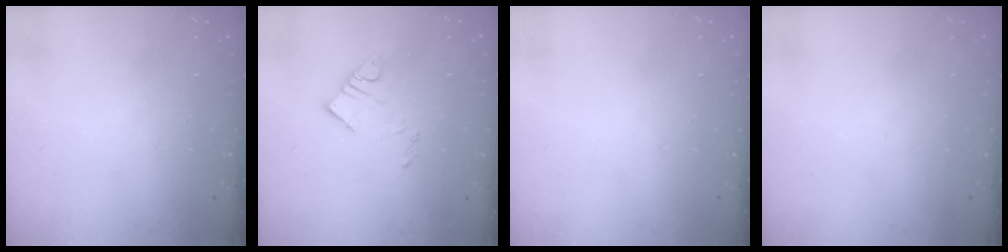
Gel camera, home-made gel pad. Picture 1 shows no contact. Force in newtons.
{"total": 7.5, "press": 7.5, "slide": 0.7}
{"total": 0.0}
{"total": 0.0}